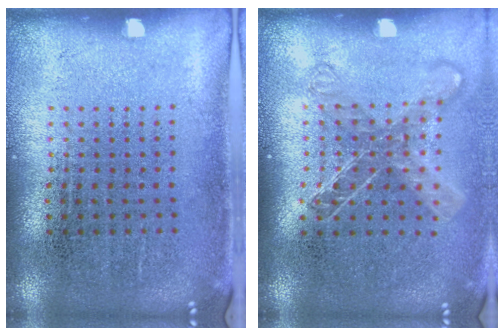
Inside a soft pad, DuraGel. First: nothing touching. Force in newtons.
{"total": 1.5, "press": 1.2, "slide": 0.8}